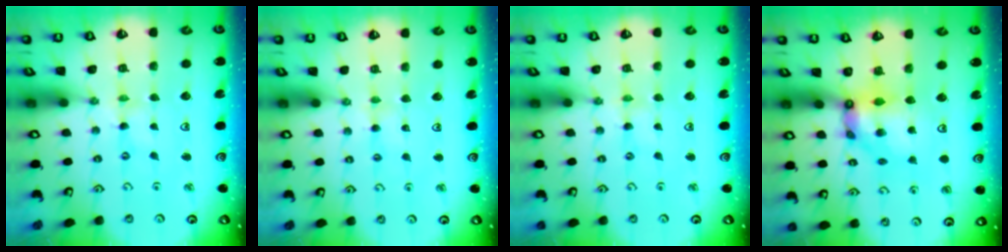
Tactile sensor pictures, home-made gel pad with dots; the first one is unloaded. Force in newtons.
{"total": 2.0, "press": 2.0, "slide": 0.3}
{"total": 0.0}
{"total": 9.4, "press": 9.3, "slide": 1.1}